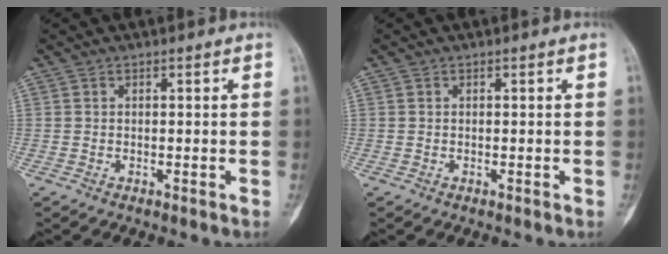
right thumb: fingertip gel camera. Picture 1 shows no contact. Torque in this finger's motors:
{"motor_torque": [0.06, 0.04, -0.01, -0.01, 0.03]}